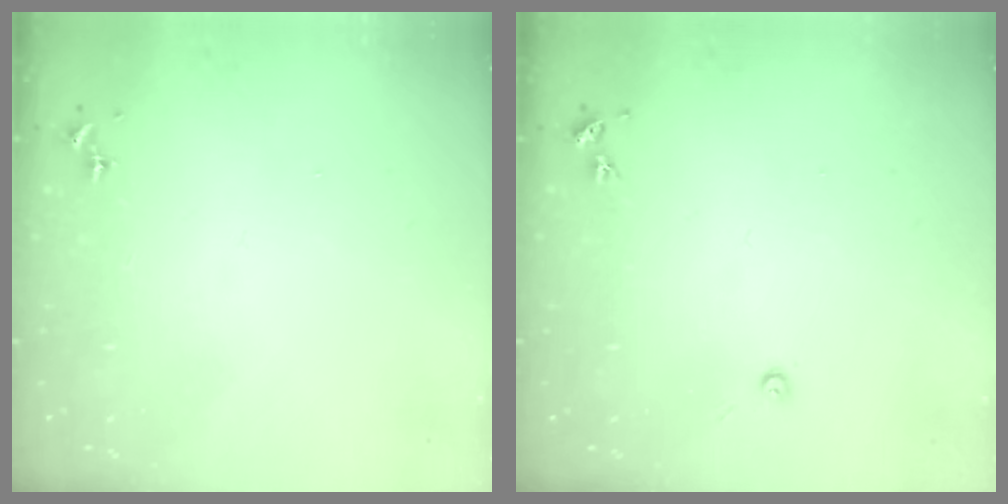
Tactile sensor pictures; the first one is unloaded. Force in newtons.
{"total": 3.2, "press": 3.2, "slide": 0.3}